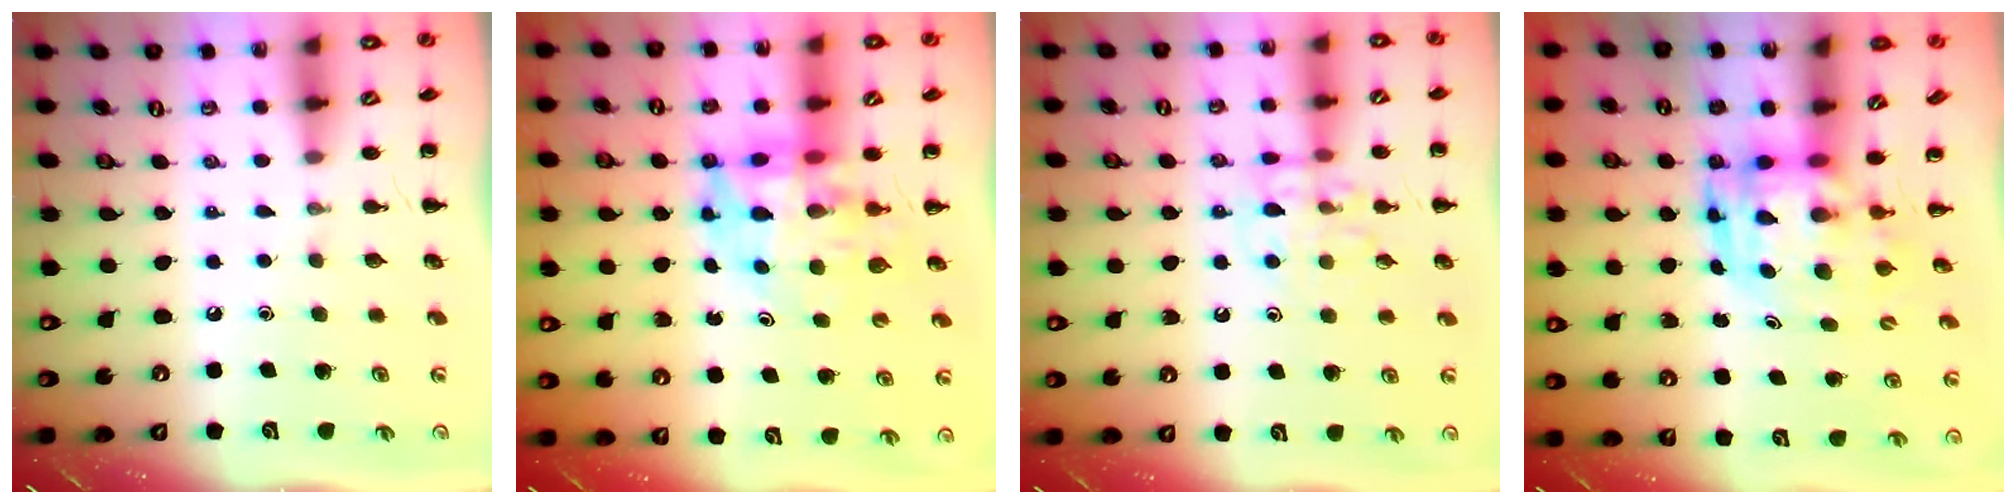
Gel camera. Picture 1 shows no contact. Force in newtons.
{"total": 11.0, "press": 10.5, "slide": 3.2}
{"total": 11.1, "press": 11.0, "slide": 1.2}
{"total": 3.9, "press": 3.8, "slide": 0.8}